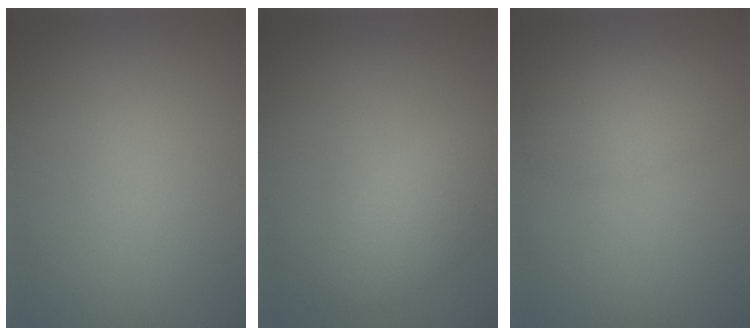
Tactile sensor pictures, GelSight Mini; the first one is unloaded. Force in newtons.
{"total": 3.2, "press": 3.2, "slide": 0.2}
{"total": 2.8, "press": 2.8, "slide": 0.1}